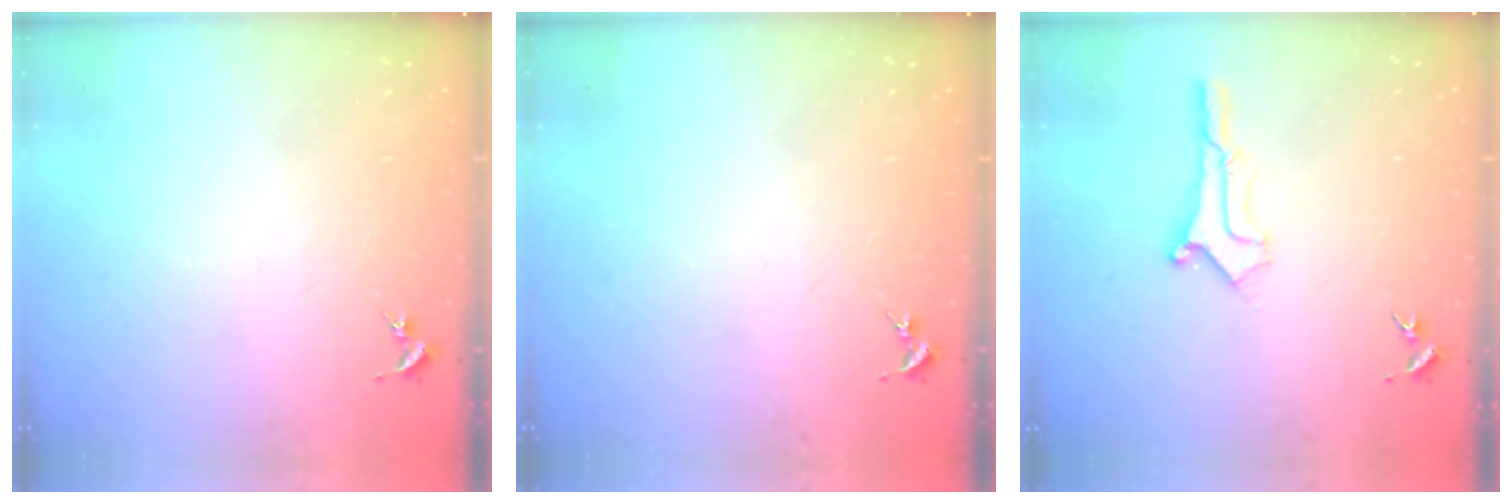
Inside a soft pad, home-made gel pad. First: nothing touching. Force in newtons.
{"total": 0.0}
{"total": 0.9, "press": 0.9, "slide": 0.1}